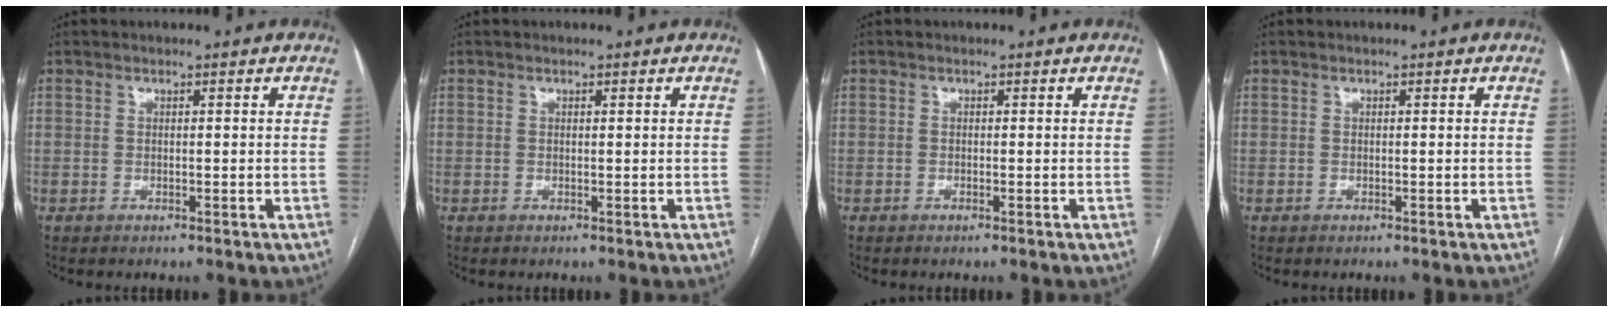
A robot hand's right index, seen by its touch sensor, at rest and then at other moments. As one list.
[{"total": 0.0}, {"total": 0.0}, {"total": 0.0}]